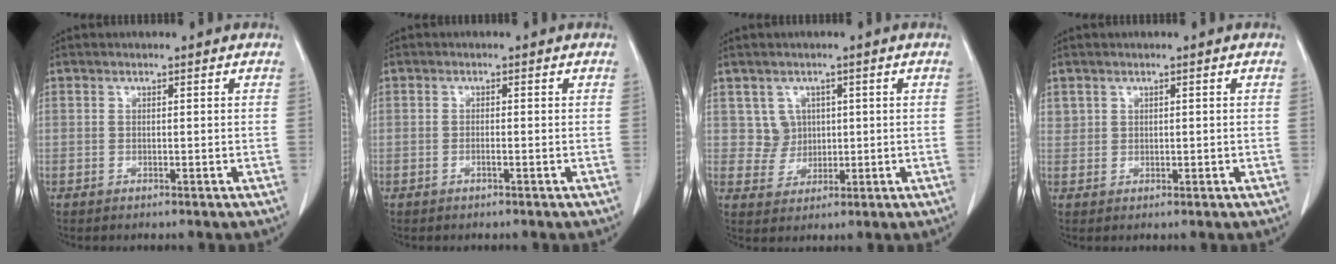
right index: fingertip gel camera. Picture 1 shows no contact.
{"total": 1.1, "force": [-0.4, 0.3, 1.0], "torque": [-0.025, 0.002, -0.005]}
{"total": 4.3, "force": [1.3, 4.1, 0.5], "torque": [-0.004, 0.011, 0.030]}
{"total": 3.4, "force": [1.2, 2.9, 1.4], "torque": [-0.042, 0.016, 0.036]}